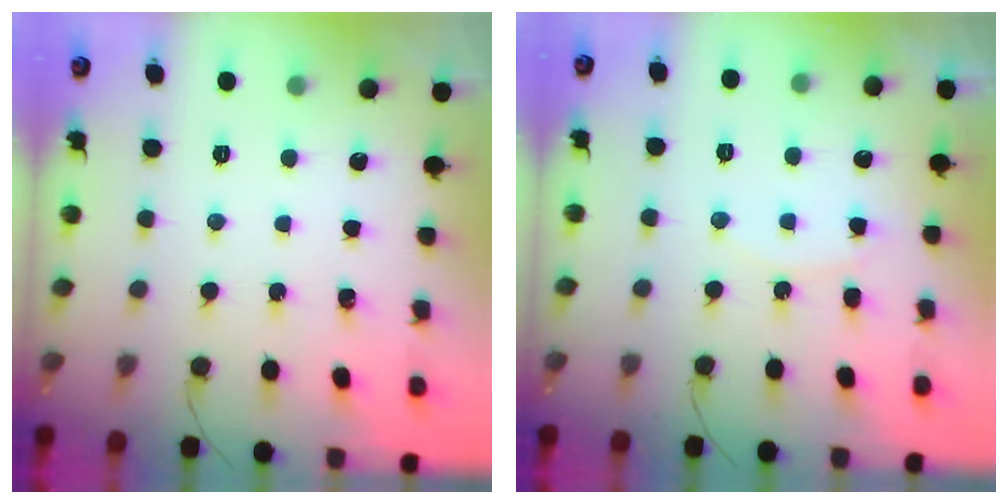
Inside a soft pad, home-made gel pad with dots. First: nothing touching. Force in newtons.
{"total": 5.8, "press": 5.8, "slide": 0.6}